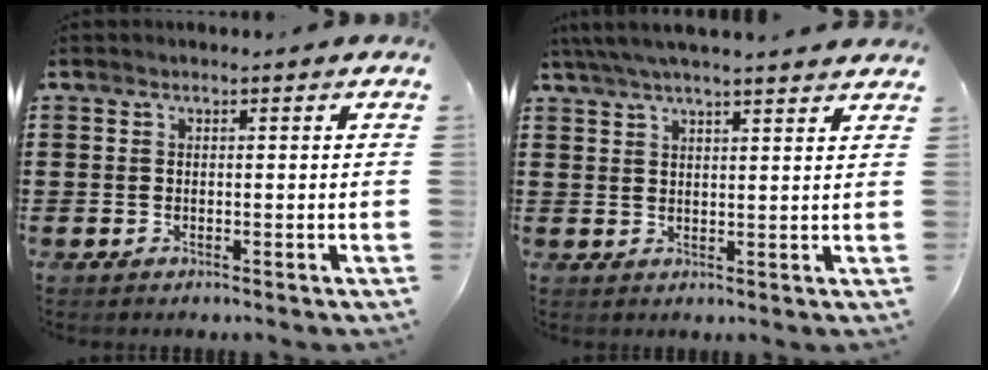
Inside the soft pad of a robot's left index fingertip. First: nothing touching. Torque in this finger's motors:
{"motor_torque": [2.14, 0.00, 0.57, 0.18]}